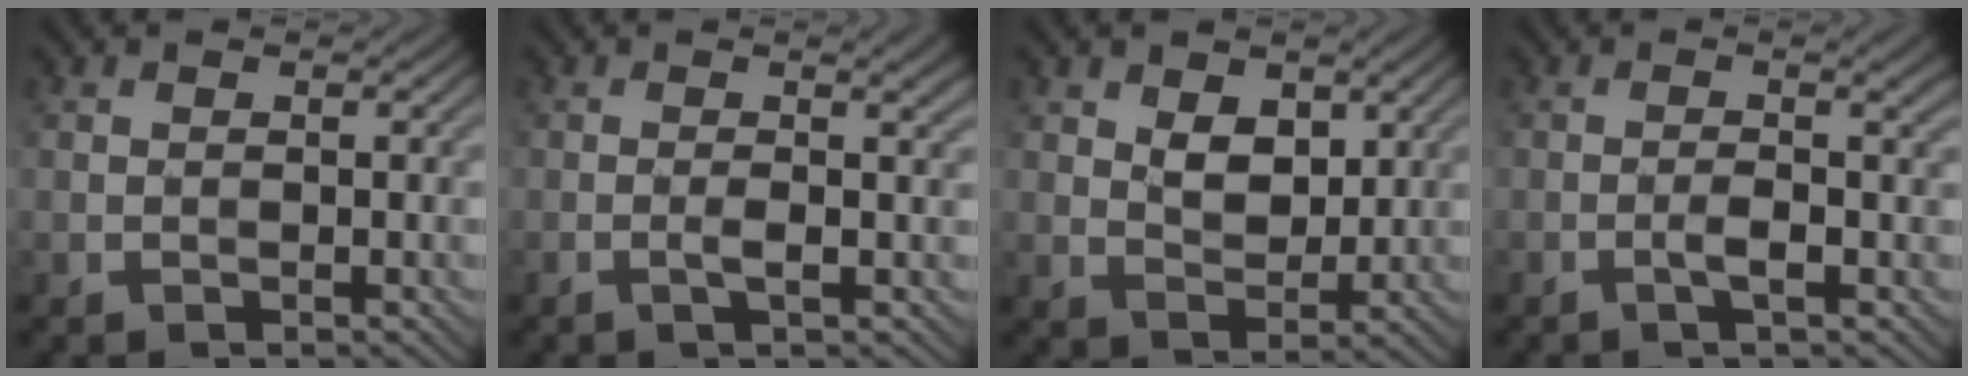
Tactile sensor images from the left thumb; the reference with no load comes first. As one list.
[{"total": 3.2, "force": [-0.1, 0.2, 3.2], "torque": [-0.048, 0.010, -0.006]}, {"total": 4.5, "force": [2.0, 2.7, 2.9], "torque": [-0.063, -0.005, 0.036]}, {"total": 2.9, "force": [-0.6, 0.0, 2.8], "torque": [-0.048, 0.007, -0.016]}]